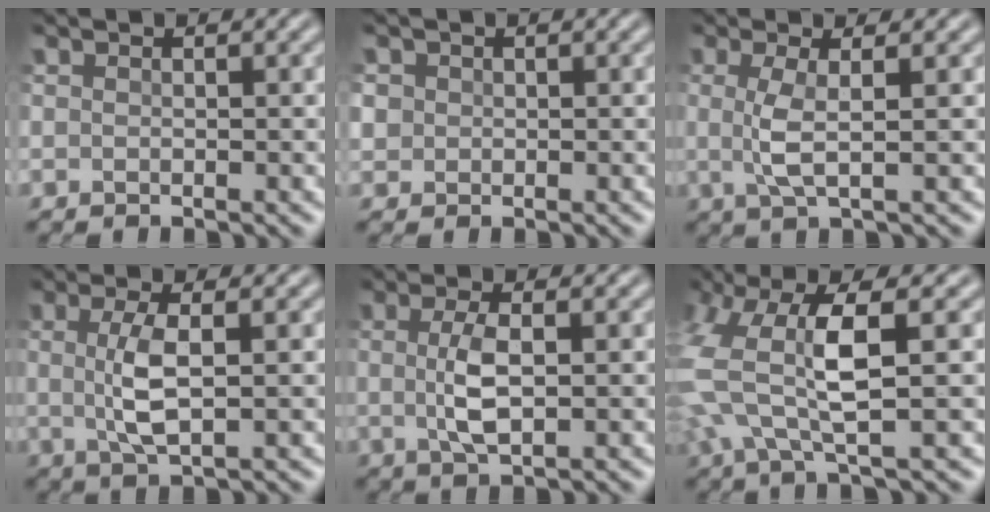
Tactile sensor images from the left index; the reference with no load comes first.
{"total": 1.5, "force": [0.1, 1.5, 0.3], "torque": [-0.006, 0.005, 0.005]}
{"total": 2.6, "force": [0.1, 0.1, 2.6], "torque": [-0.061, 0.001, 0.001]}
{"total": 3.7, "force": [0.1, 0.9, 3.6], "torque": [-0.081, 0.003, 0.003]}
{"total": 3.4, "force": [-0.1, 1.0, 3.3], "torque": [-0.072, 0.002, 0.000]}
{"total": 8.0, "force": [0.9, 3.0, 7.3], "torque": [-0.174, 0.015, 0.009]}